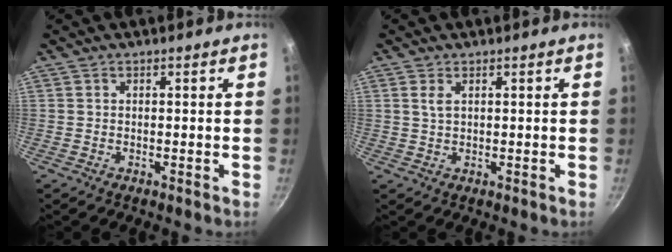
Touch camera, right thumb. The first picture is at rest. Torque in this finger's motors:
{"motor_torque": [-0.24, 0.02, 0.57, -0.15, -0.03]}